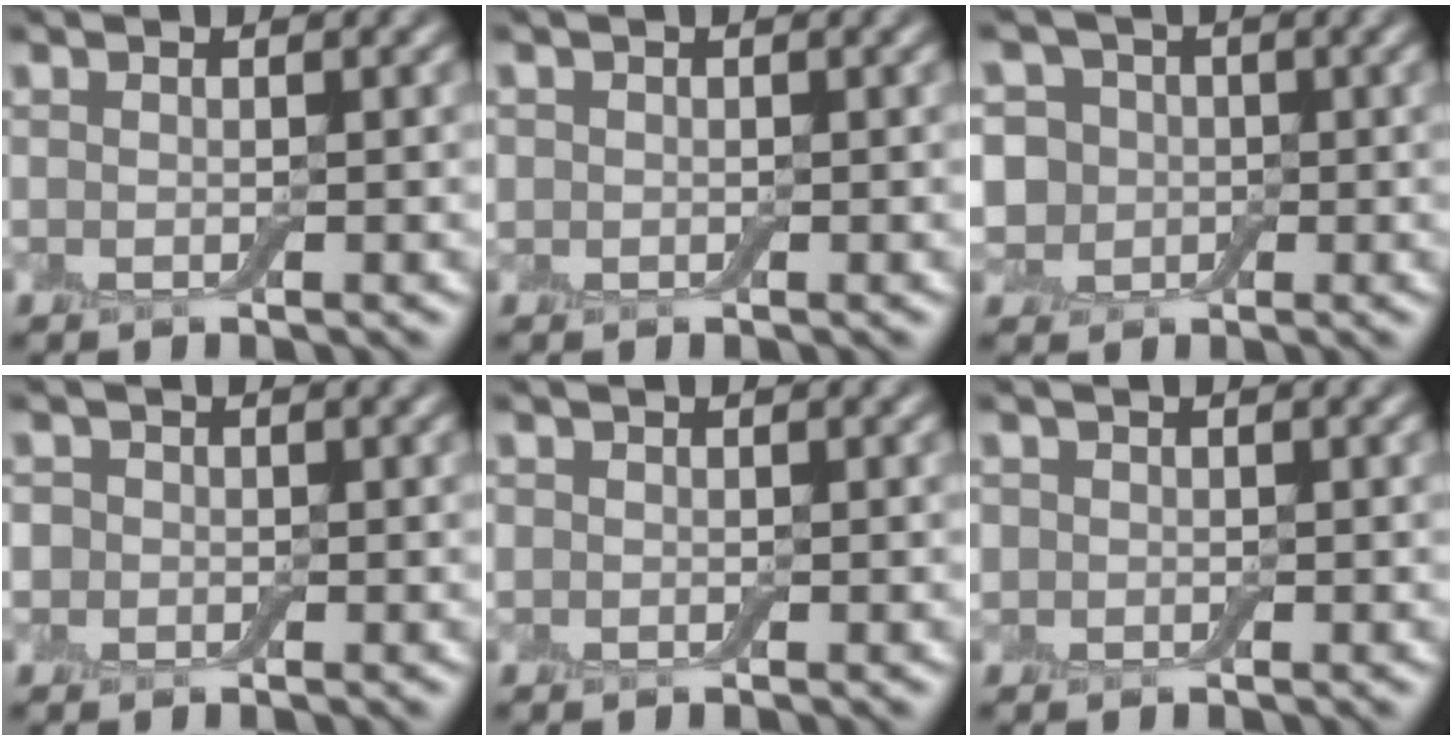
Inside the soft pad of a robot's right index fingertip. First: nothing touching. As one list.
[{"total": 0.7, "force": [0.0, 0.7, 0.0], "torque": [0.003, -0.004, -0.004]}, {"total": 5.7, "force": [0.0, 5.1, 2.5], "torque": [-0.042, 0.024, -0.033]}, {"total": 1.8, "force": [-0.1, 1.7, 0.4], "torque": [-0.002, 0.002, -0.008]}, {"total": 0.6, "force": [-0.1, 0.6, 0.0], "torque": [0.003, -0.004, -0.005]}, {"total": 1.1, "force": [-0.1, 1.1, 0.2], "torque": [0.000, -0.005, -0.008]}]